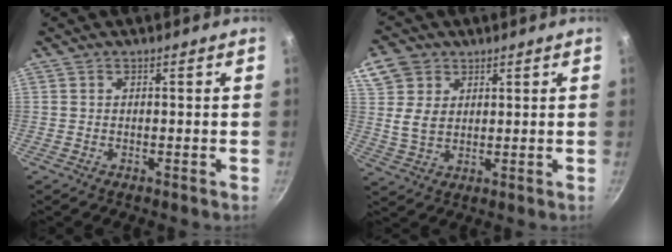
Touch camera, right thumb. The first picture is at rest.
{"total": 7.8, "force": [3.2, 6.0, 3.8], "torque": [-0.052, -0.014, 0.059]}